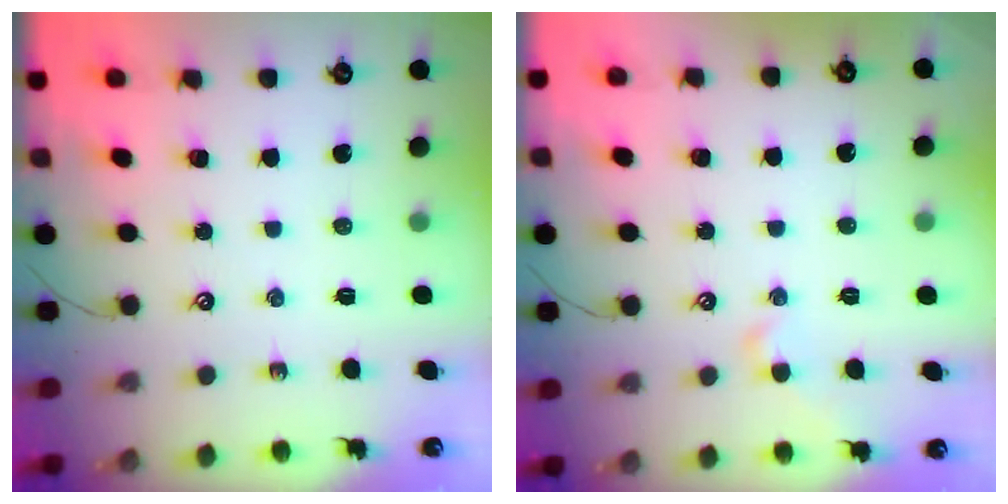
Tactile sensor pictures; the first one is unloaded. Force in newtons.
{"total": 1.7, "press": 1.6, "slide": 0.7}